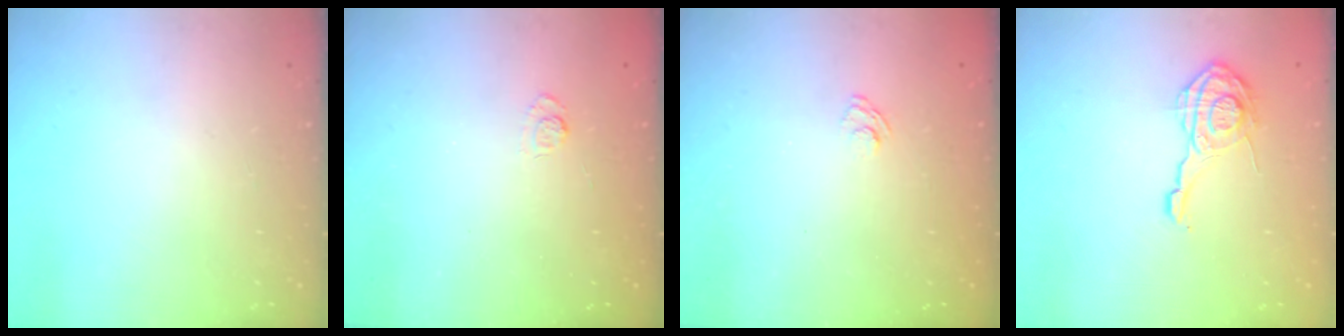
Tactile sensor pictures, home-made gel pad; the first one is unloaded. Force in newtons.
{"total": 3.0, "press": 2.6, "slide": 1.5}
{"total": 2.3, "press": 2.0, "slide": 1.2}
{"total": 12.2, "press": 12.2, "slide": 0.5}